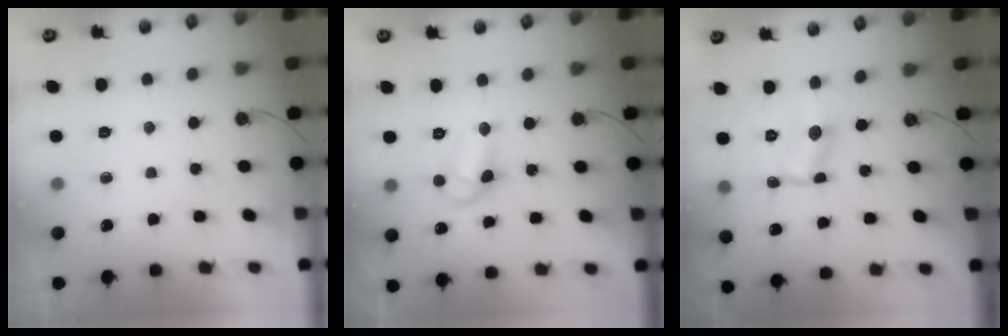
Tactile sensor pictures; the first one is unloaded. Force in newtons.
{"total": 9.6, "press": 9.6, "slide": 1.0}
{"total": 1.0, "press": 0.6, "slide": 0.8}